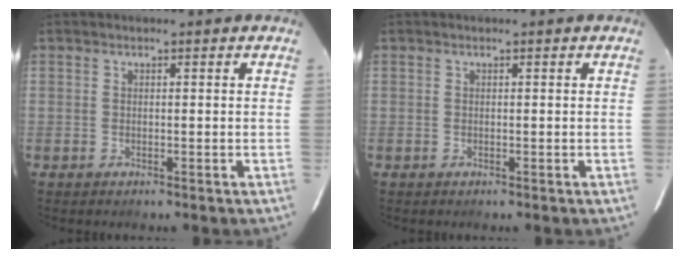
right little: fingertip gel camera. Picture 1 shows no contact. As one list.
[{"total": 0.0}]